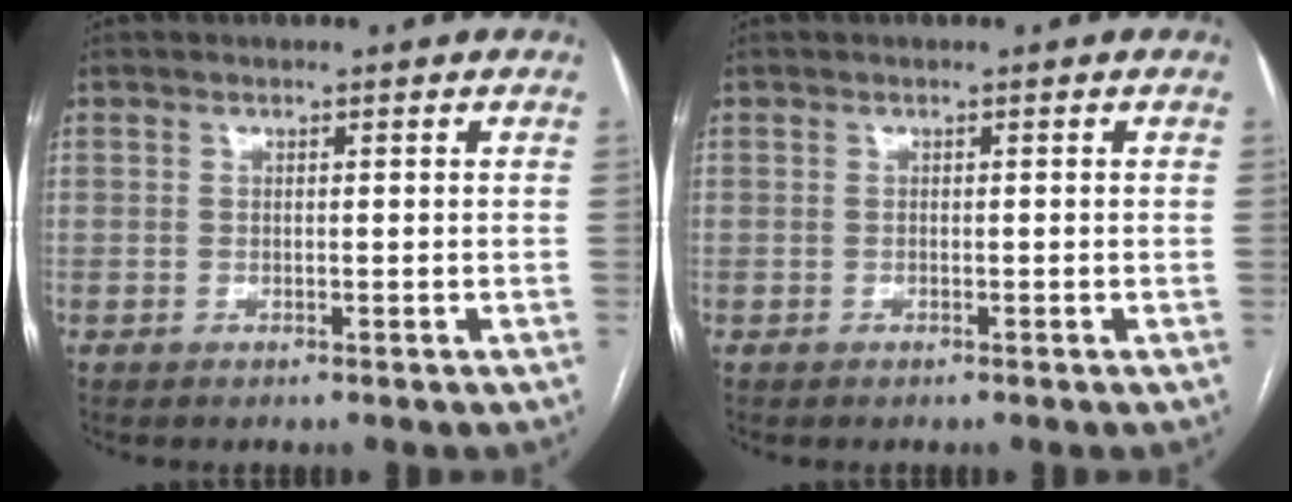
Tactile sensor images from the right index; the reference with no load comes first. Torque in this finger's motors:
{"motor_torque": [0.00, 0.06, -0.03, 0.00]}